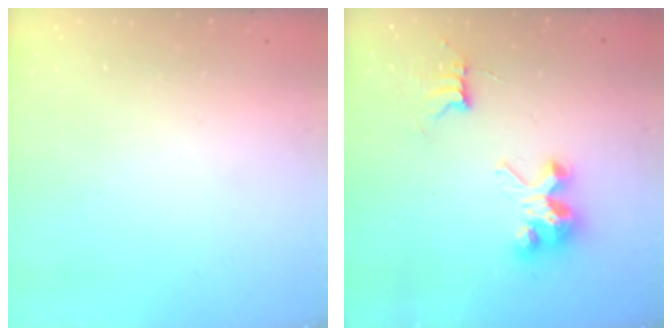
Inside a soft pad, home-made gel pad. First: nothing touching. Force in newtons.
{"total": 8.7, "press": 8.7, "slide": 0.6}